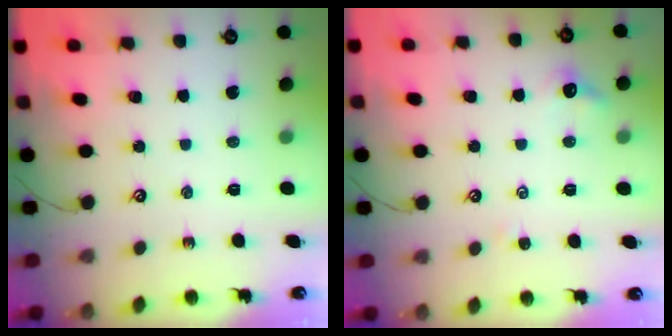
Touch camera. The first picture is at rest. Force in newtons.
{"total": 2.1, "press": 2.1, "slide": 0.5}